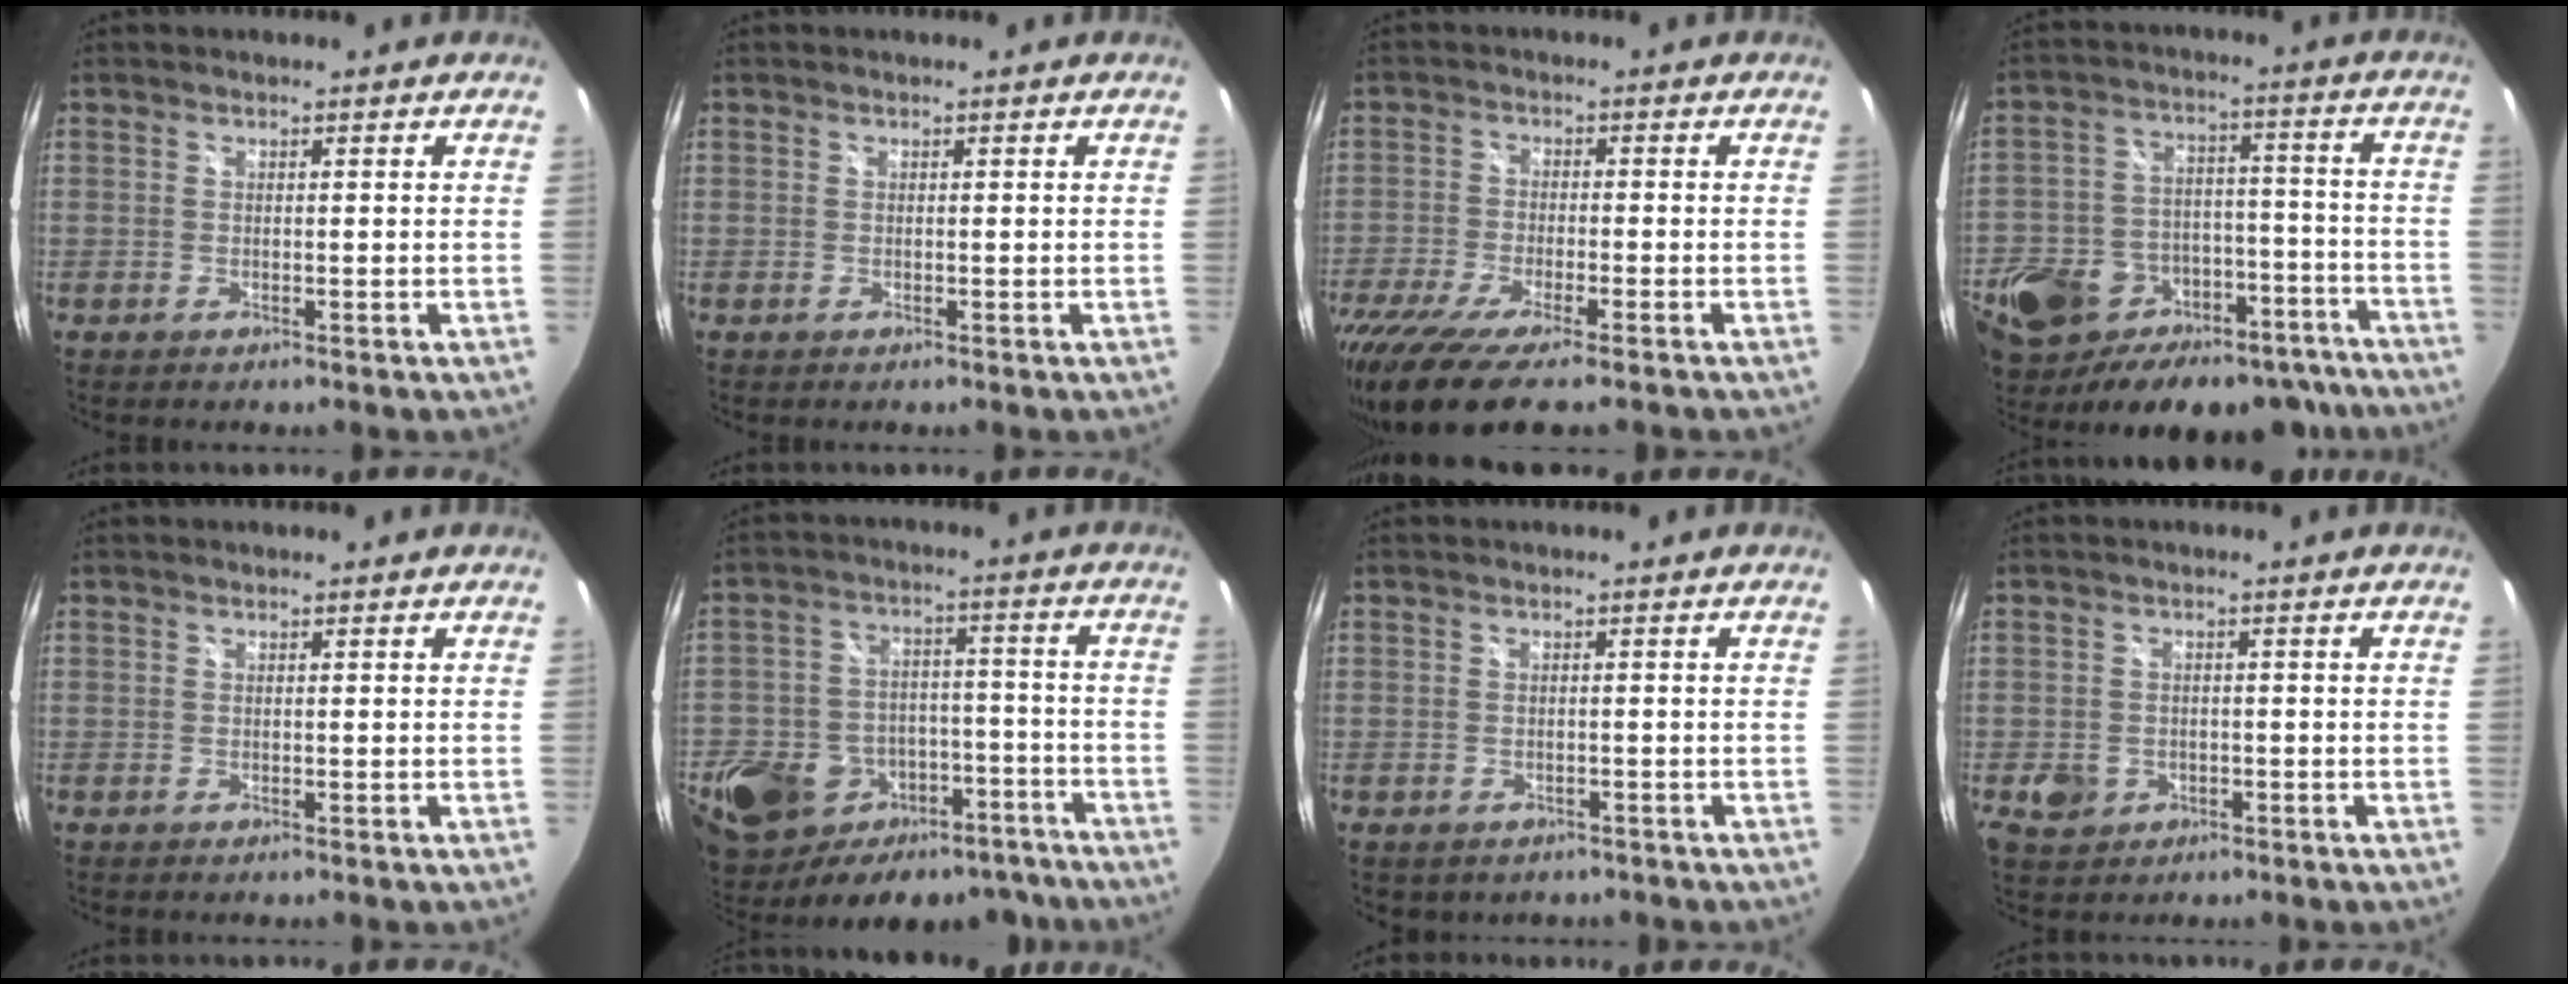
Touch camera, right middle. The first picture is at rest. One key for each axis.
{"total": 0.0}
{"total": 14.9, "fx": -11.1, "fy": 2.9, "fz": 9.4, "tx": -0.203, "ty": -0.057, "tz": -0.192}
{"total": 30.3, "fx": -18.9, "fy": 18.2, "fz": 15.2, "tx": -0.340, "ty": 0.006, "tz": -0.244}
{"total": 0.0}
{"total": 27.0, "fx": -15.3, "fy": 18.1, "fz": 12.9, "tx": -0.312, "ty": 0.010, "tz": -0.192}
{"total": 2.7, "fx": -1.6, "fy": 2.0, "fz": 1.0, "tx": -0.023, "ty": -0.007, "tz": -0.015}
{"total": 4.4, "fx": -1.6, "fy": 3.7, "fz": 1.6, "tx": -0.044, "ty": 0.000, "tz": -0.020}